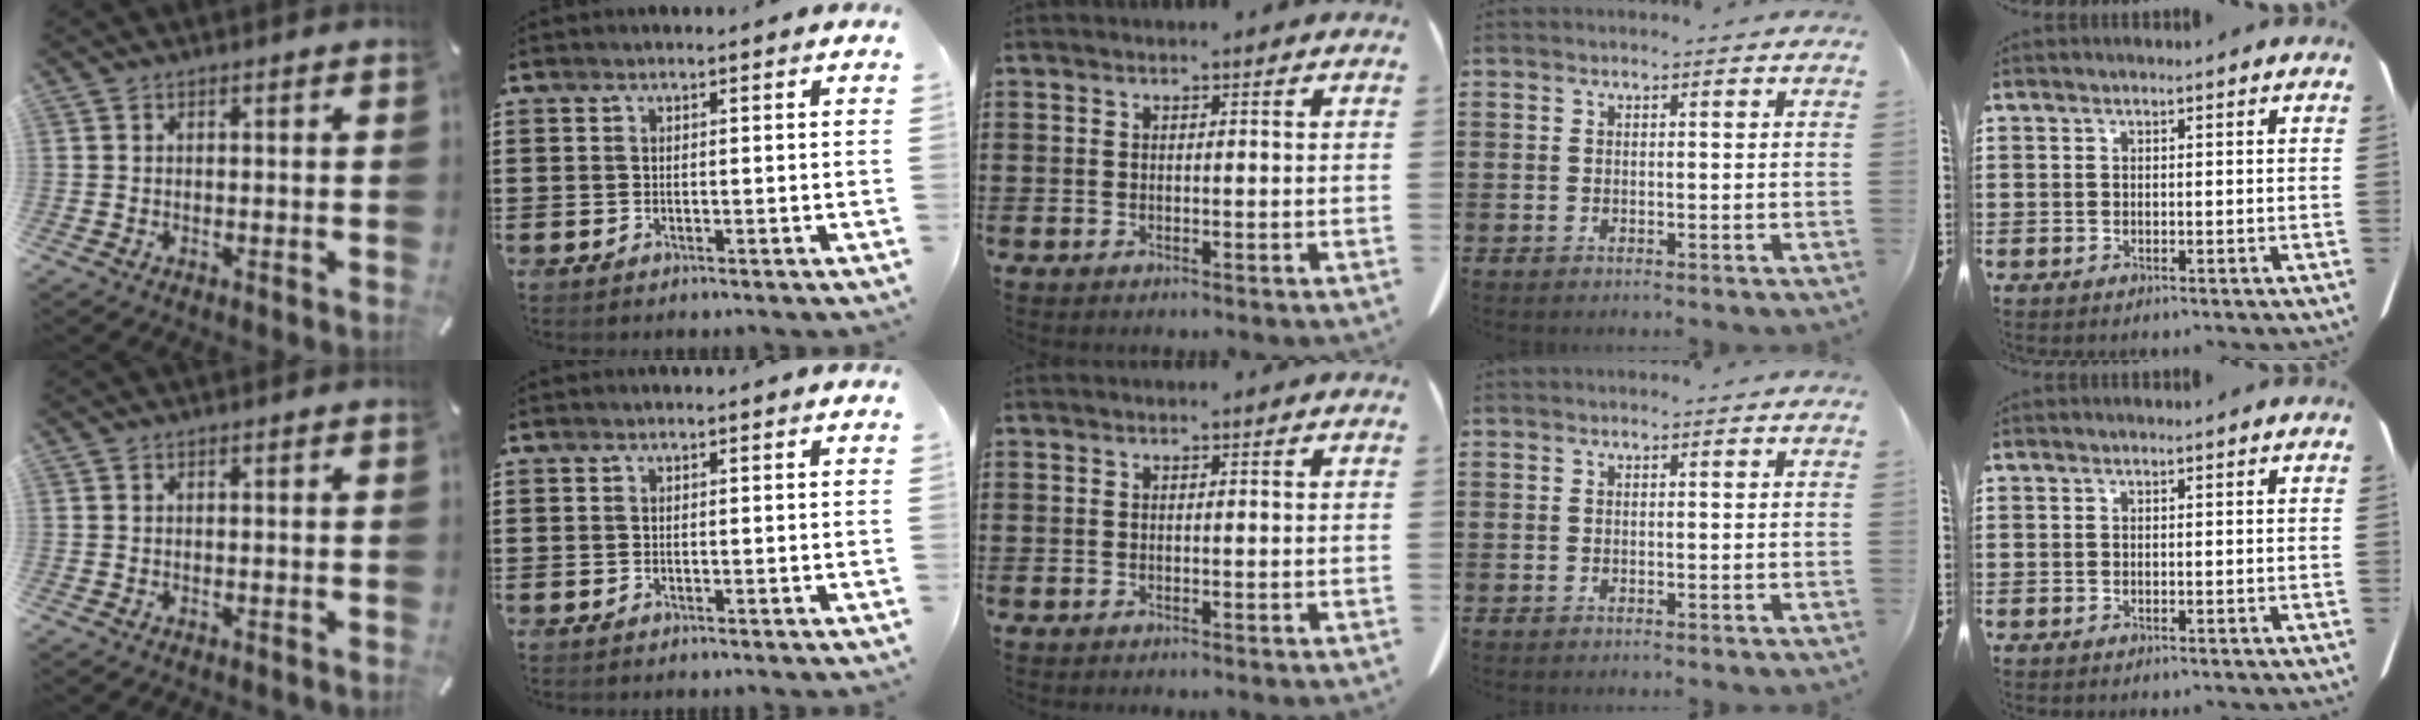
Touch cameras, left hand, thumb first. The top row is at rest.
{}